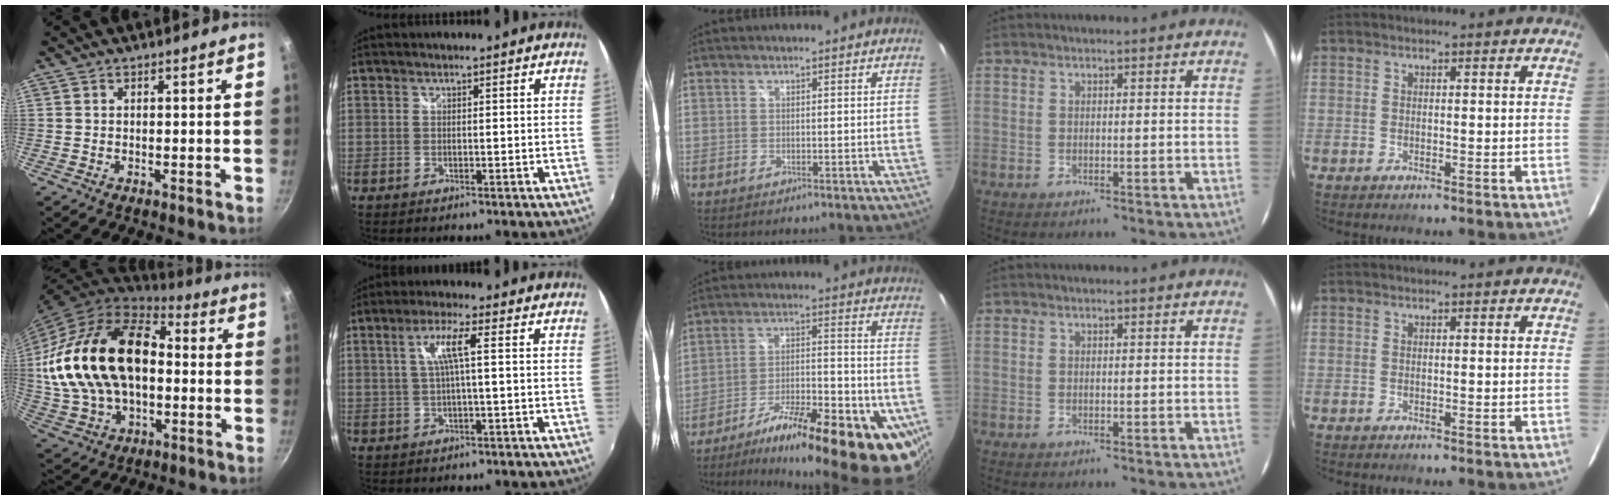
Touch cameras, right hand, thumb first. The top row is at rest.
{"thumb": {"total": 27.3, "force": [0.9, 17.6, 20.9], "torque": [-0.391, 0.038, 0.020]}, "index": {"total": 5.2, "force": [0.7, 0.1, 5.1], "torque": [-0.100, 0.003, 0.016]}, "middle": {"total": 26.4, "force": [-15.8, 7.1, 19.9], "torque": [-0.301, -0.033, -0.227]}}